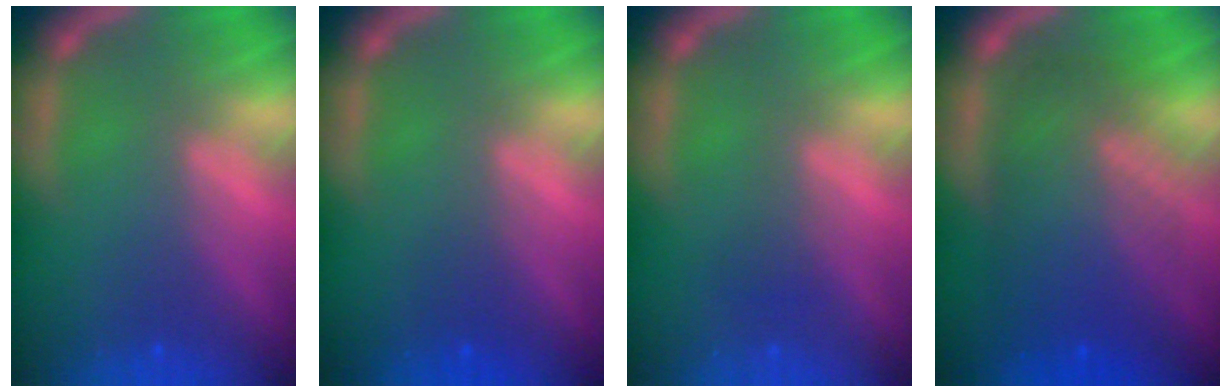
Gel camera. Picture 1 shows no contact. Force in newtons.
{"total": 0.9}
{"total": 1.0}
{"total": 9.0}